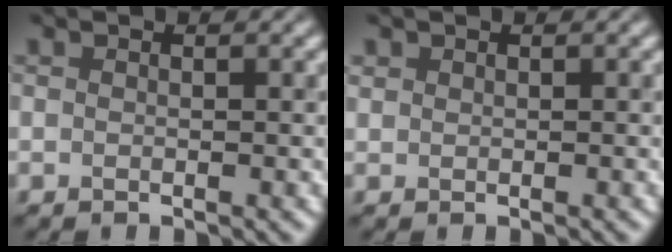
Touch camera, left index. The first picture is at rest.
{"total": 0.6, "force": [0.4, 0.4, -0.2], "torque": [0.007, -0.001, 0.008]}